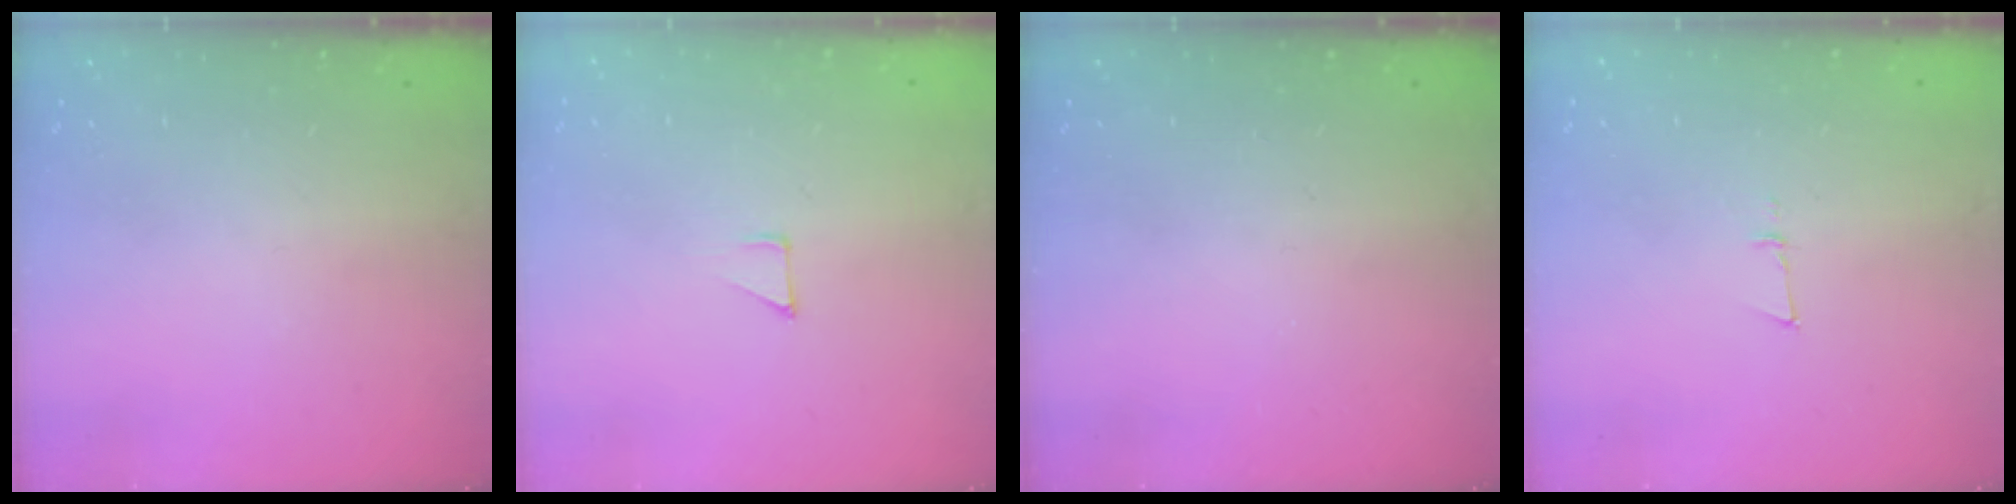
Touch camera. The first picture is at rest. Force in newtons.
{"total": 2.8, "press": 2.8, "slide": 0.2}
{"total": 0.0}
{"total": 3.9, "press": 3.8, "slide": 0.9}